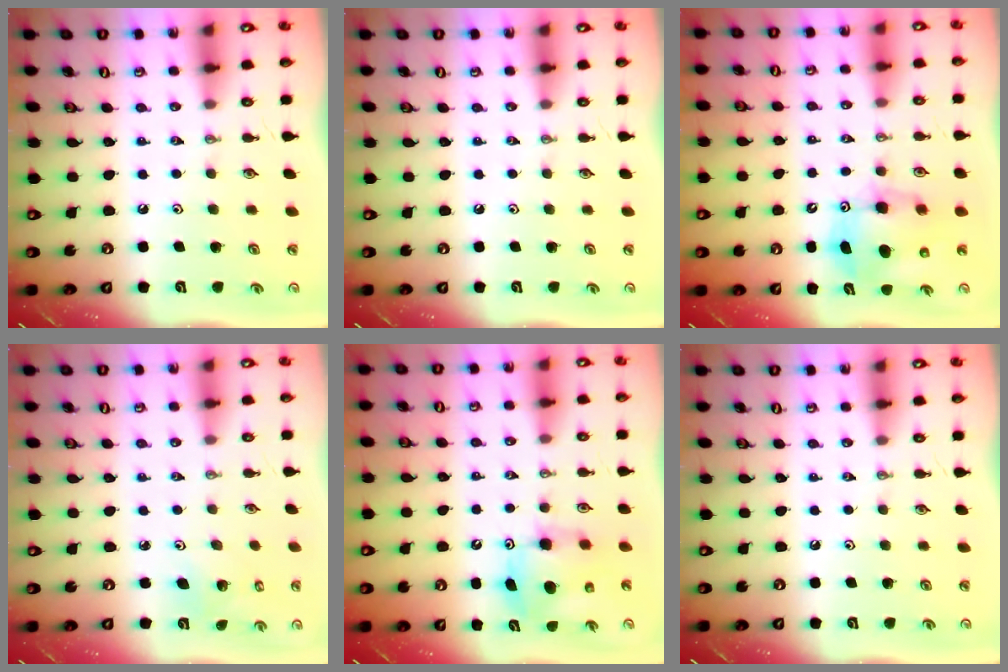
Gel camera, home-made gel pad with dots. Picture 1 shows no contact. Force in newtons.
{"total": 0.0}
{"total": 8.7, "press": 8.4, "slide": 2.1}
{"total": 3.4, "press": 3.4, "slide": 0.4}
{"total": 7.9, "press": 7.8, "slide": 0.3}
{"total": 0.0}